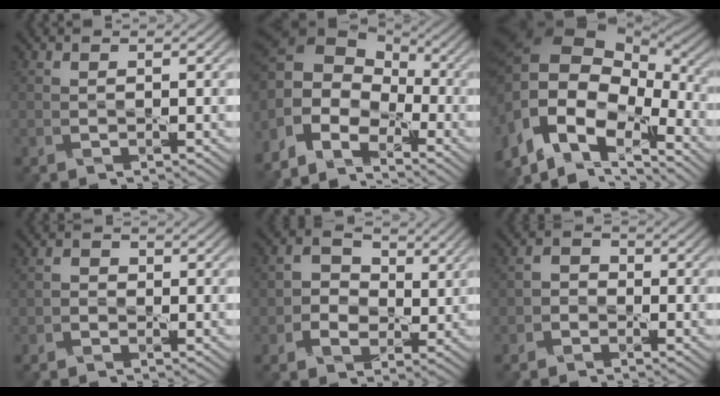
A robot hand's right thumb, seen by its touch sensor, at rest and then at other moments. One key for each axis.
{"total": 10.1, "fx": -3.3, "fy": 6.9, "fz": 6.7, "tx": -0.166, "ty": 0.003, "tz": -0.081}
{"total": 16.6, "fx": -4.5, "fy": 10.1, "fz": 12.4, "tx": -0.292, "ty": -0.014, "tz": -0.071}
{"total": 0.9, "fx": -0.6, "fy": 0.7, "fz": 0.0, "tx": 0.000, "ty": 0.007, "tz": -0.018}
{"total": 4.2, "fx": 0.0, "fy": 3.5, "fz": 2.4, "tx": -0.045, "ty": 0.007, "tz": -0.010}
{"total": 1.9, "fx": -1.3, "fy": 1.3, "fz": 0.4, "tx": -0.012, "ty": 0.010, "tz": -0.039}